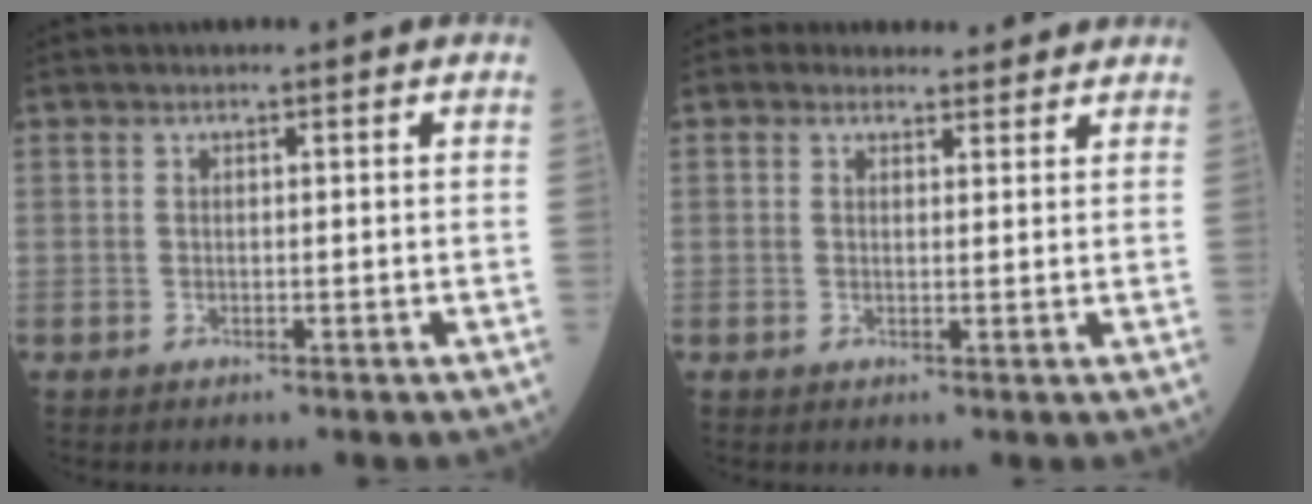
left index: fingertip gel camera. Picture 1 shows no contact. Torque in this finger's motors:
{"motor_torque": [0.73, -0.84, 0.10, 0.01]}